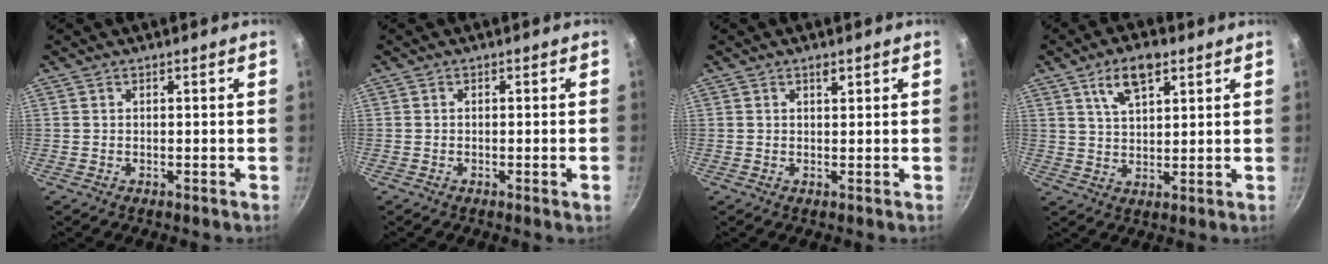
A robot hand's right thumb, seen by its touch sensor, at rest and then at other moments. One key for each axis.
{"total": 1.4, "fx": -0.5, "fy": -0.2, "fz": 1.3, "tx": -0.026, "ty": 0.000, "tz": -0.008}
{"total": 1.3, "fx": 0.8, "fy": 0.4, "fz": 1.0, "tx": -0.014, "ty": -0.005, "tz": 0.014}
{"total": 8.5, "fx": 4.4, "fy": 3.9, "fz": 6.2, "tx": -0.098, "ty": -0.009, "tz": 0.080}